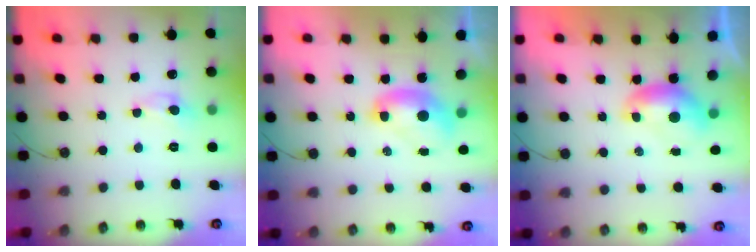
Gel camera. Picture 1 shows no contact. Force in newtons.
{"total": 2.2, "press": 2.2, "slide": 0.2}
{"total": 0.0}